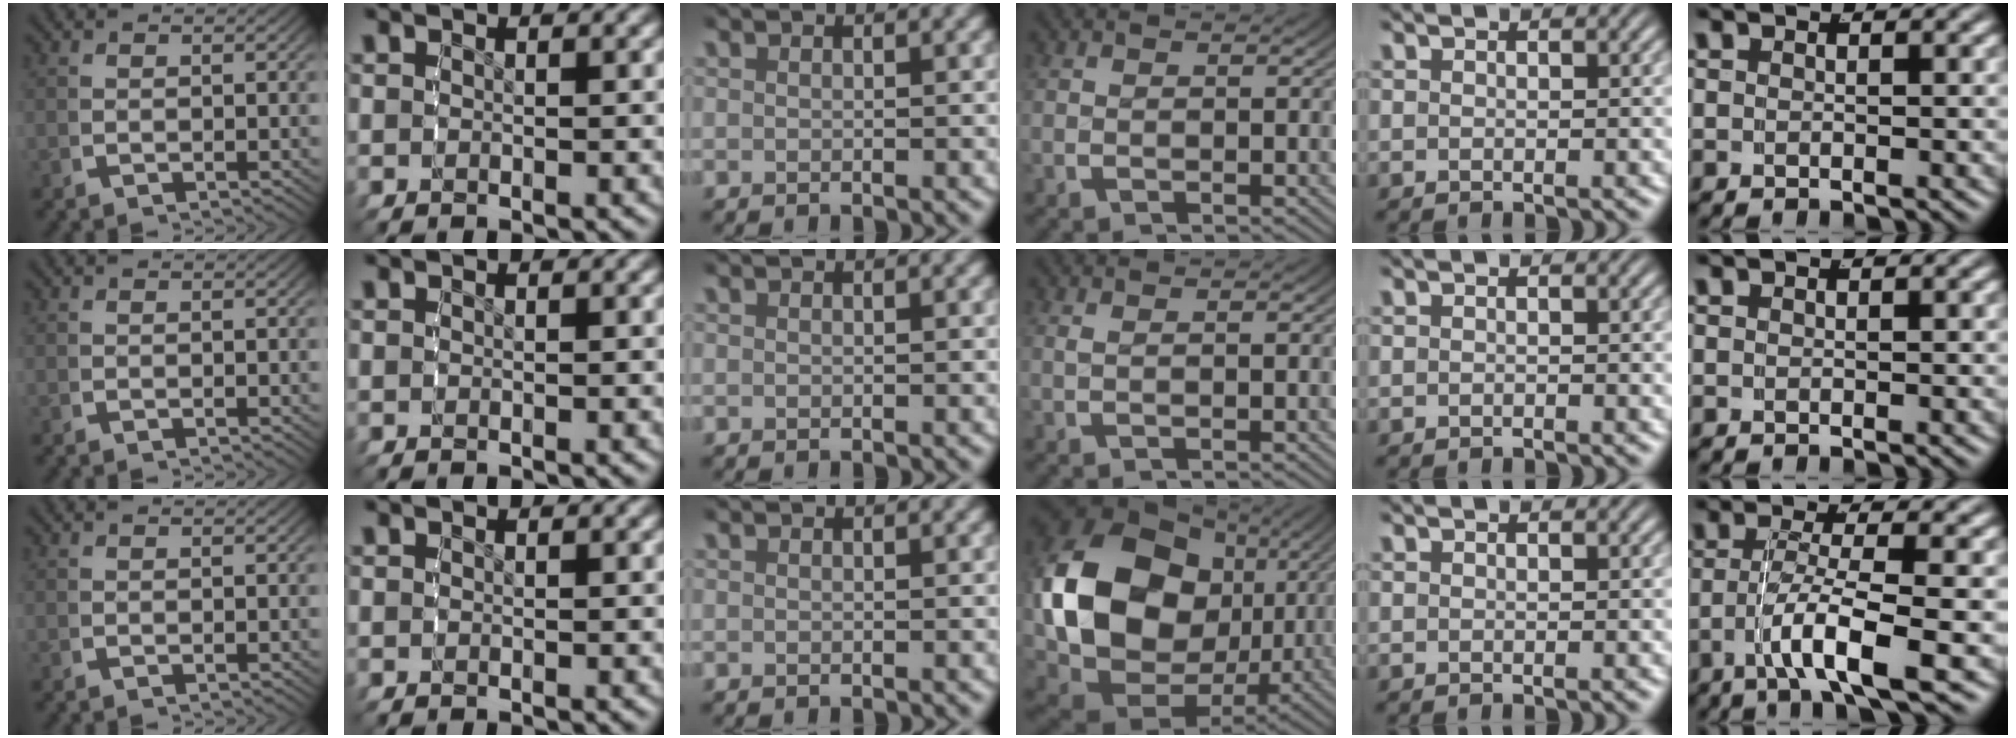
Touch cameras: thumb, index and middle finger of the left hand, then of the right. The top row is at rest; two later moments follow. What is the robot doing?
{"motion": "grasp_and_lifting", "object": "bowl"}